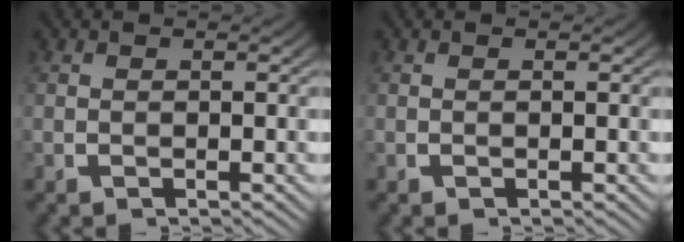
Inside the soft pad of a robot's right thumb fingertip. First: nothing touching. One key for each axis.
{"total": 0.0}